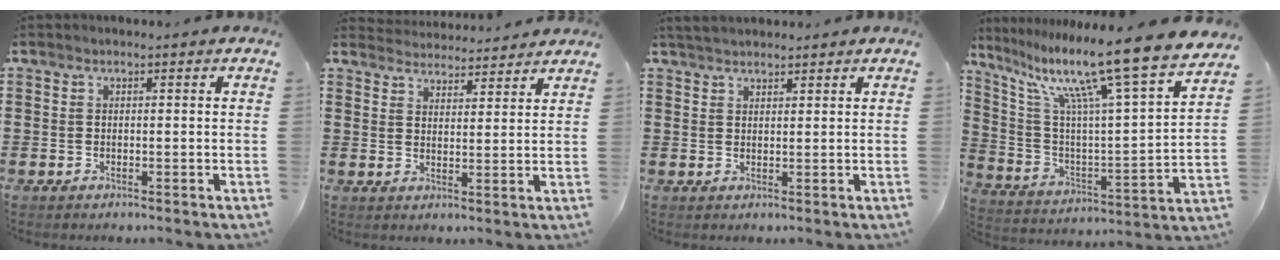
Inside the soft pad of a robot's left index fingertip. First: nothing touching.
{"total": 3.6, "force": [3.6, 0.3, -0.2], "torque": [-0.008, -0.018, 0.064]}
{"total": 0.7, "force": [0.6, 0.4, 0.0], "torque": [-0.002, 0.002, 0.012]}
{"total": 13.7, "force": [10.7, -0.4, 8.5], "torque": [-0.175, -0.085, 0.163]}